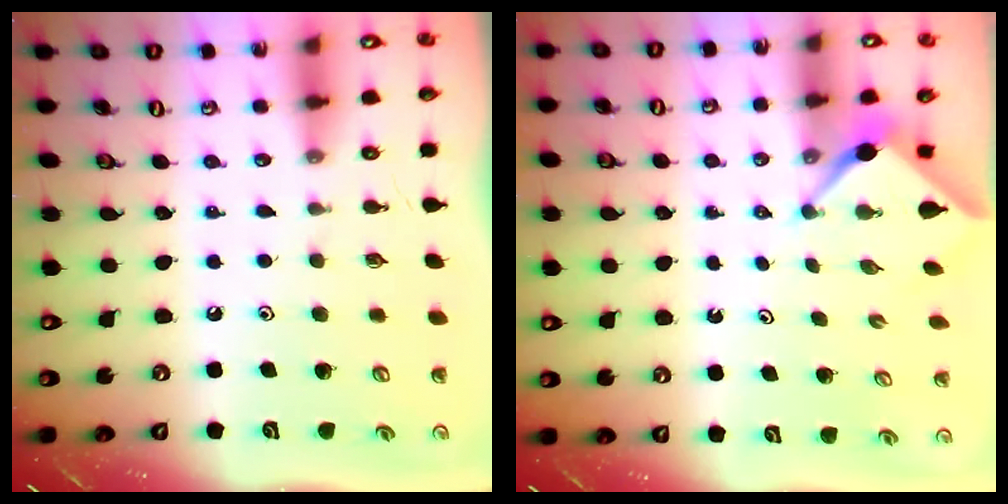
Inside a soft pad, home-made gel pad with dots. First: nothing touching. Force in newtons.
{"total": 2.5, "press": 2.5, "slide": 0.3}